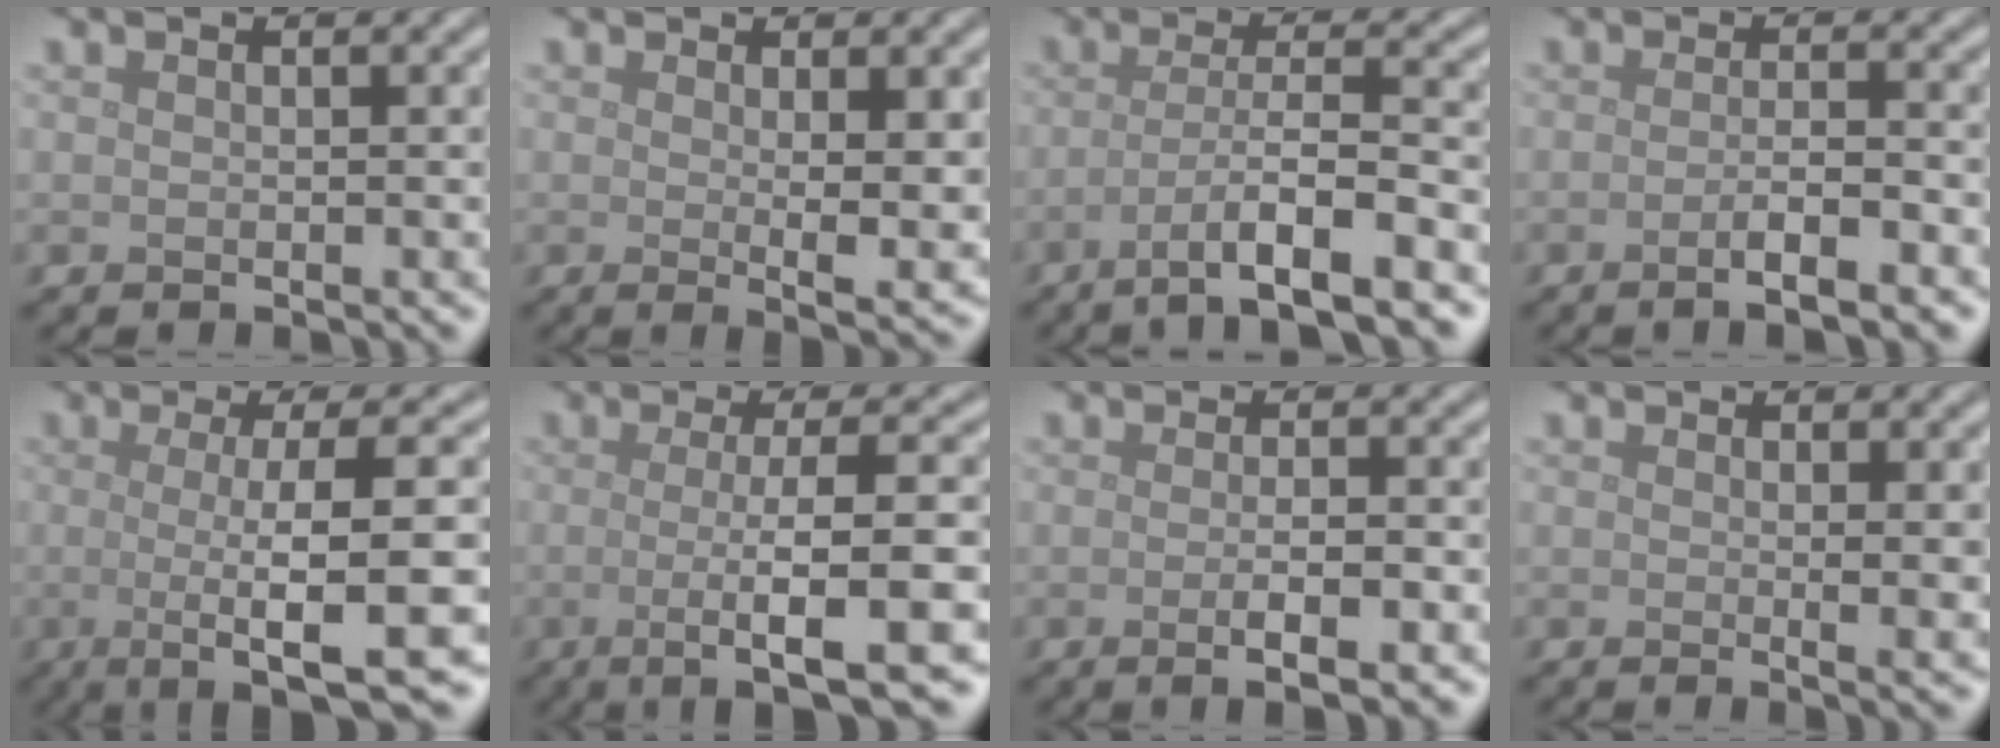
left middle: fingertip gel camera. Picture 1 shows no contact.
{"total": 4.0, "force": [0.5, 0.9, 3.9], "torque": [-0.057, -0.012, 0.014]}
{"total": 6.5, "force": [-3.3, 1.1, 5.4], "torque": [-0.087, 0.006, -0.061]}
{"total": 3.4, "force": [-1.6, 0.7, 2.9], "torque": [-0.044, 0.003, -0.031]}
{"total": 9.9, "force": [-2.2, 2.2, 9.4], "torque": [-0.111, -0.008, -0.040]}
{"total": 8.1, "force": [-1.9, 1.7, 7.7], "torque": [-0.101, -0.008, -0.039]}
{"total": 3.2, "force": [-0.9, 0.8, 3.0], "torque": [-0.042, -0.003, -0.013]}
{"total": 2.4, "force": [0.4, 0.5, 2.4], "torque": [-0.030, -0.008, 0.005]}